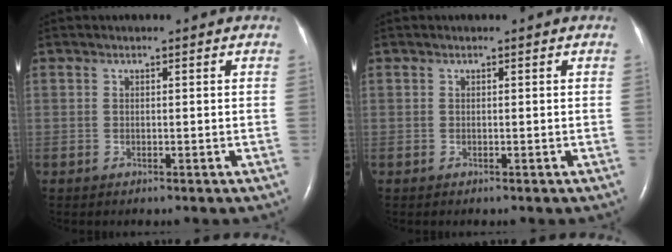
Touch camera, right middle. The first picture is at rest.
{"total": 0.0}